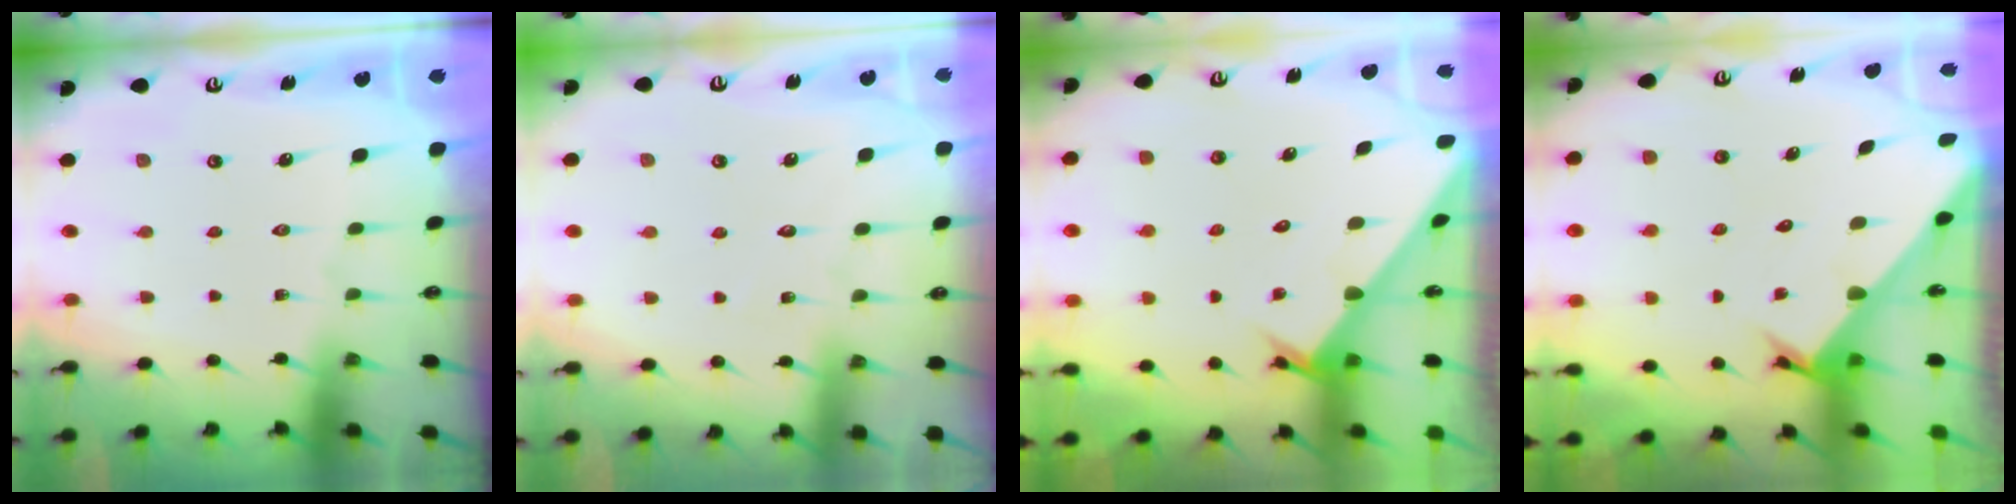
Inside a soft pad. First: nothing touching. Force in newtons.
{"total": 2.6, "press": 2.6, "slide": 0.3}
{"total": 2.9, "press": 2.9, "slide": 0.1}
{"total": 2.6, "press": 2.6, "slide": 0.2}